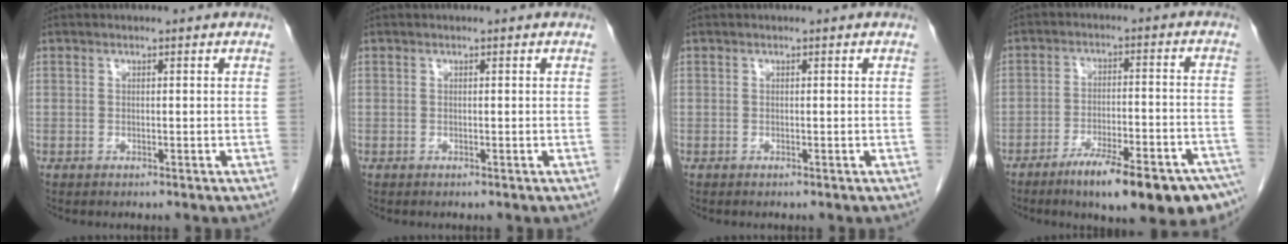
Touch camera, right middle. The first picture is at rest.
{"total": 0.0}
{"total": 0.0}
{"total": 17.4, "force": [-12.6, 3.6, 11.4], "torque": [-0.102, 0.020, -0.182]}